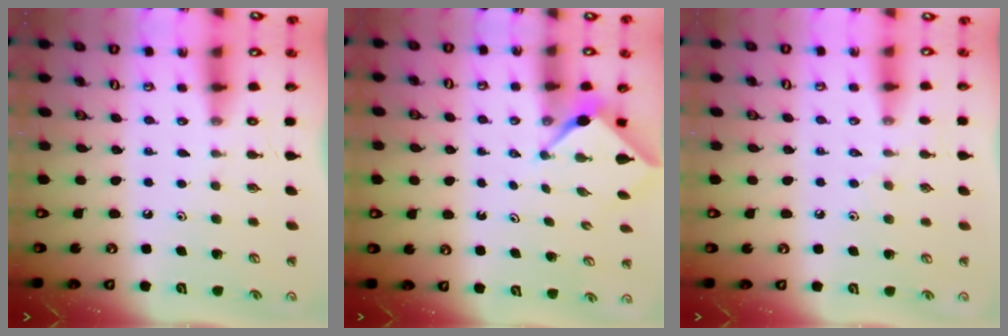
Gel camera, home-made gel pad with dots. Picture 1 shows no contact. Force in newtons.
{"total": 2.4, "press": 2.4, "slide": 0.3}
{"total": 2.4, "press": 2.4, "slide": 0.5}